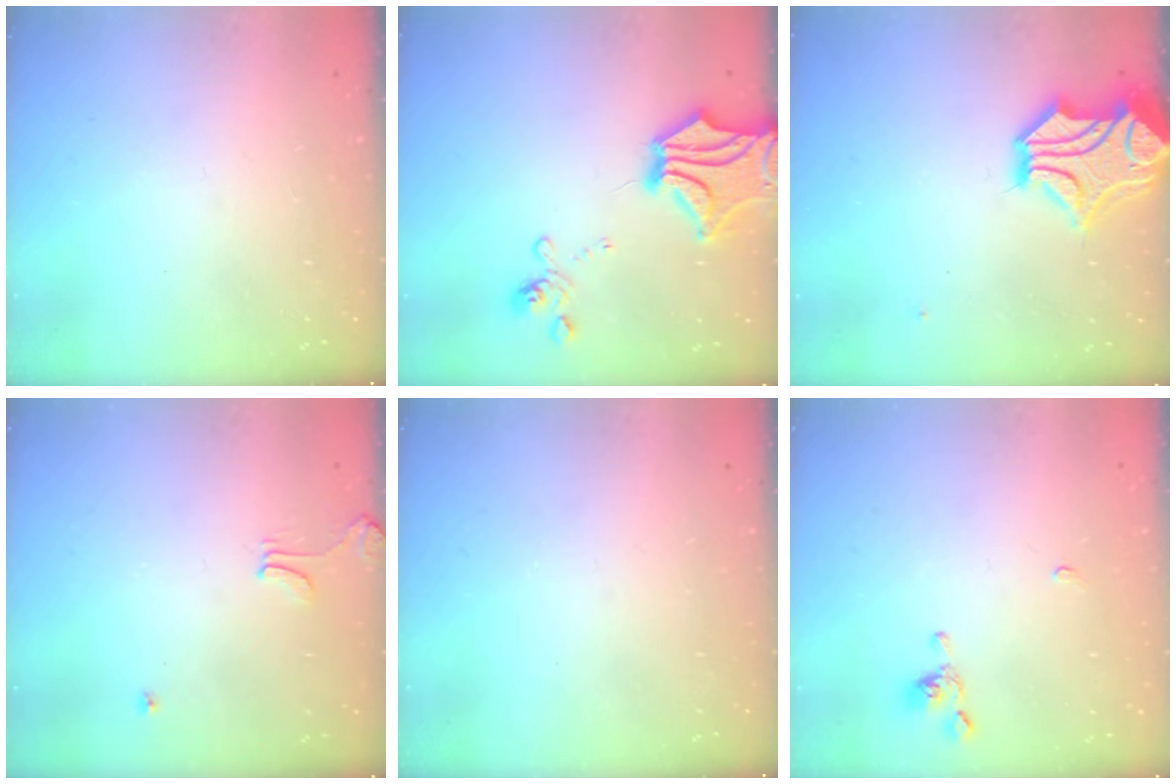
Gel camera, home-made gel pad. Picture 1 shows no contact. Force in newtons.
{"total": 6.2, "press": 5.4, "slide": 3.1}
{"total": 6.6, "press": 6.2, "slide": 2.1}
{"total": 1.7, "press": 1.7, "slide": 0.3}
{"total": 0.0}
{"total": 0.5, "press": 0.5, "slide": 0.3}